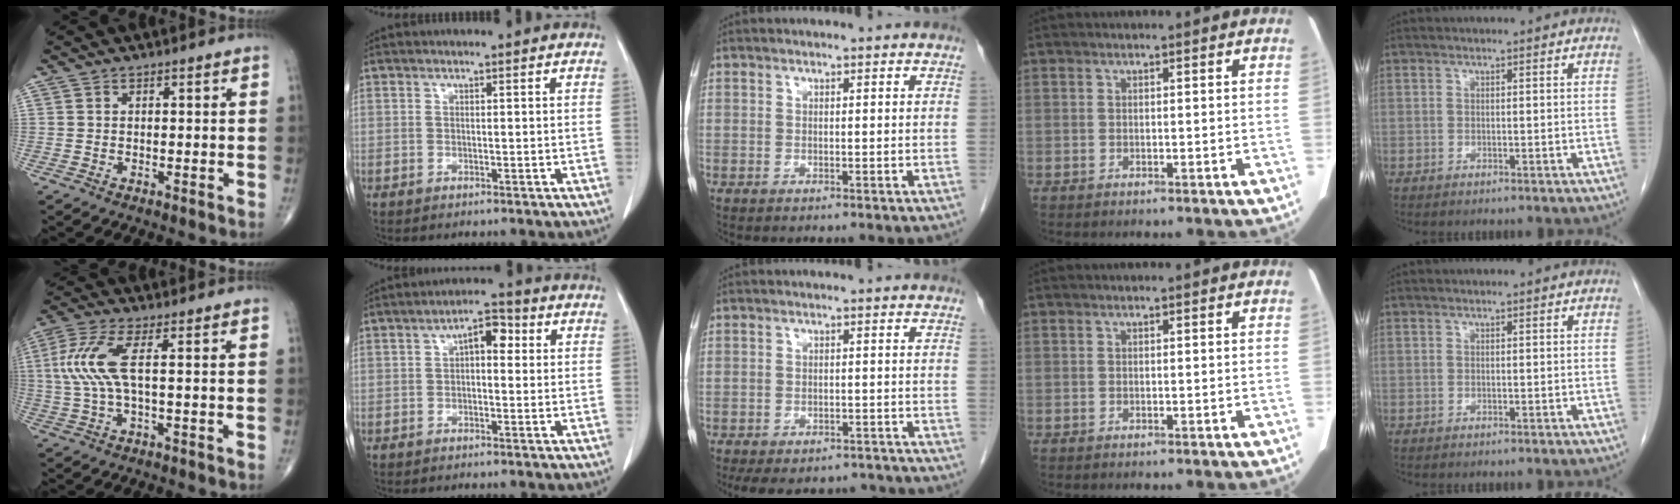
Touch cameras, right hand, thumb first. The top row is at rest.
{"thumb": {"total": 8.1, "force": [1.1, 1.9, 7.8], "torque": [-0.213, 0.011, 0.019]}, "index": {"total": 4.6, "force": [0.9, 2.2, 4.0], "torque": [-0.059, 0.024, 0.009]}, "middle": {"total": 11.4, "force": [-10.0, 4.3, 3.4], "torque": [-0.064, 0.007, -0.122]}}